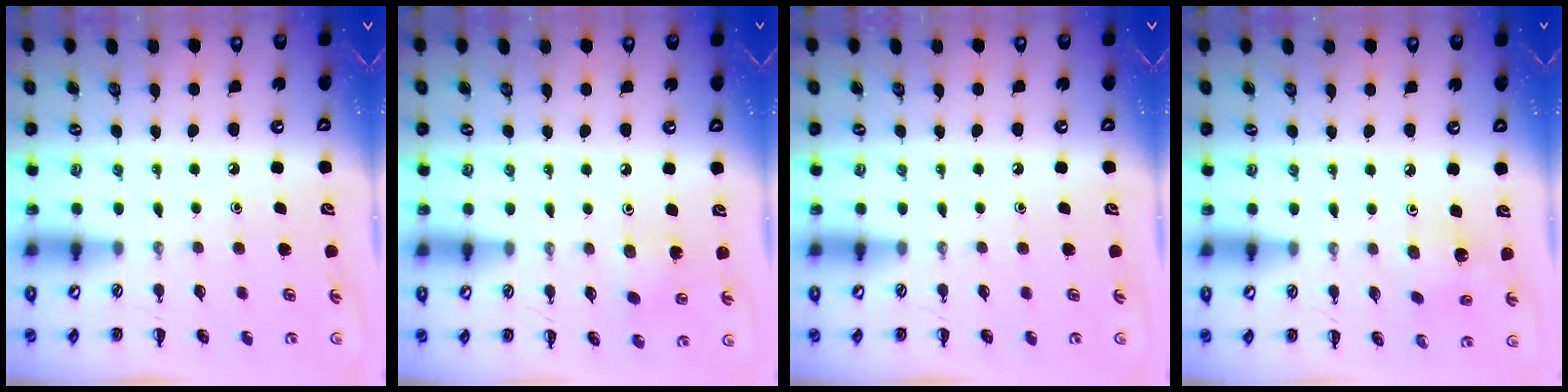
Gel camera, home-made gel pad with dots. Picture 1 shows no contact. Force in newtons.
{"total": 3.2, "press": 3.0, "slide": 1.0}
{"total": 0.0}
{"total": 1.9, "press": 1.9, "slide": 0.6}